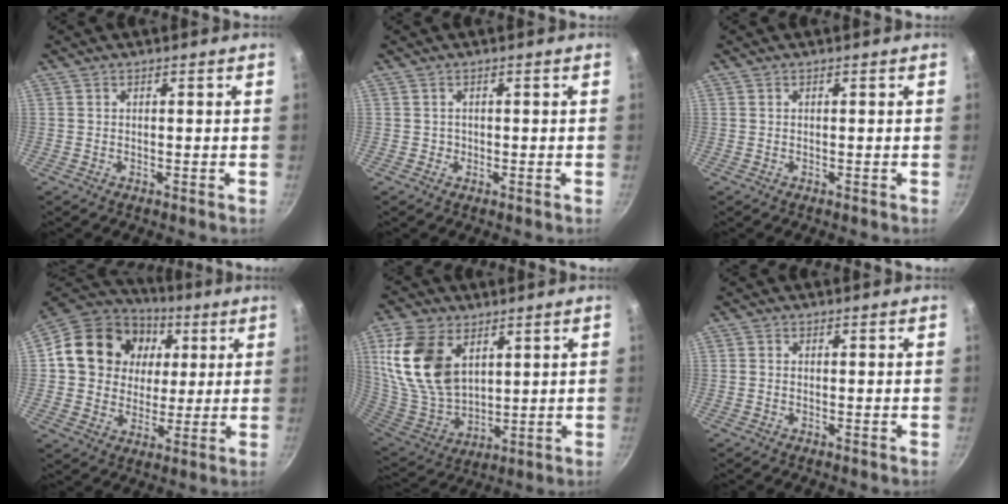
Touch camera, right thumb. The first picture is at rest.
{"total": 0.8, "force": [0.0, 0.8, 0.0], "torque": [0.006, 0.000, -0.002]}
{"total": 0.0}
{"total": 19.0, "force": [4.4, 16.0, 9.1], "torque": [-0.145, 0.015, 0.068]}
{"total": 18.8, "force": [6.7, 11.8, 12.9], "torque": [-0.241, -0.030, 0.145]}
{"total": 0.6, "force": [-0.2, 0.5, 0.3], "torque": [-0.007, 0.003, -0.005]}